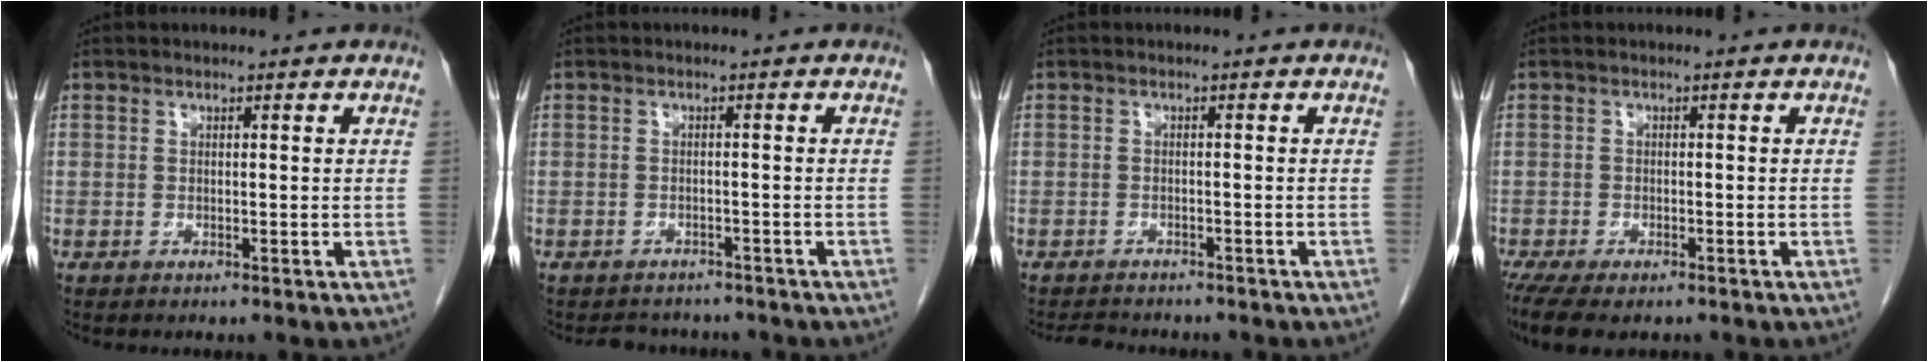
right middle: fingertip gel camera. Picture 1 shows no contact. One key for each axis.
{"total": 4.7, "fx": -4.2, "fy": 1.9, "fz": 0.4, "tx": -0.003, "ty": 0.001, "tz": -0.054}
{"total": 4.8, "fx": -4.4, "fy": 1.5, "fz": 1.3, "tx": -0.022, "ty": -0.006, "tz": -0.061}
{"total": 7.9, "fx": -5.8, "fy": 3.0, "fz": 4.5, "tx": -0.082, "ty": -0.014, "tz": -0.089}